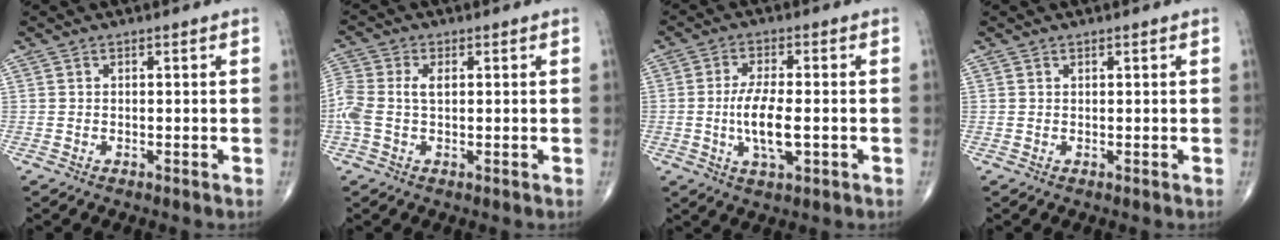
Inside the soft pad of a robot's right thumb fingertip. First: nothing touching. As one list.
[{"total": 6.5, "force": [0.4, 3.7, 5.3], "torque": [-0.147, 0.020, 0.009]}, {"total": 8.0, "force": [-1.2, 3.0, 7.4], "torque": [-0.148, -0.003, -0.023]}, {"total": 0.0}]